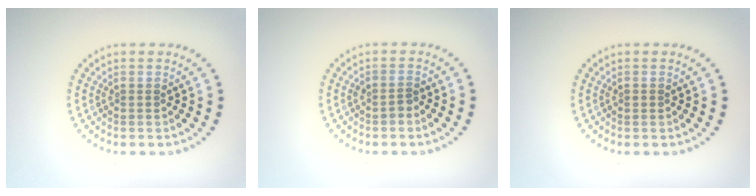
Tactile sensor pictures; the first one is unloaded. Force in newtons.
{"total": 1.0, "press": 0.8, "slide": 0.5}
{"total": 0.5, "press": 0.5, "slide": 0.1}